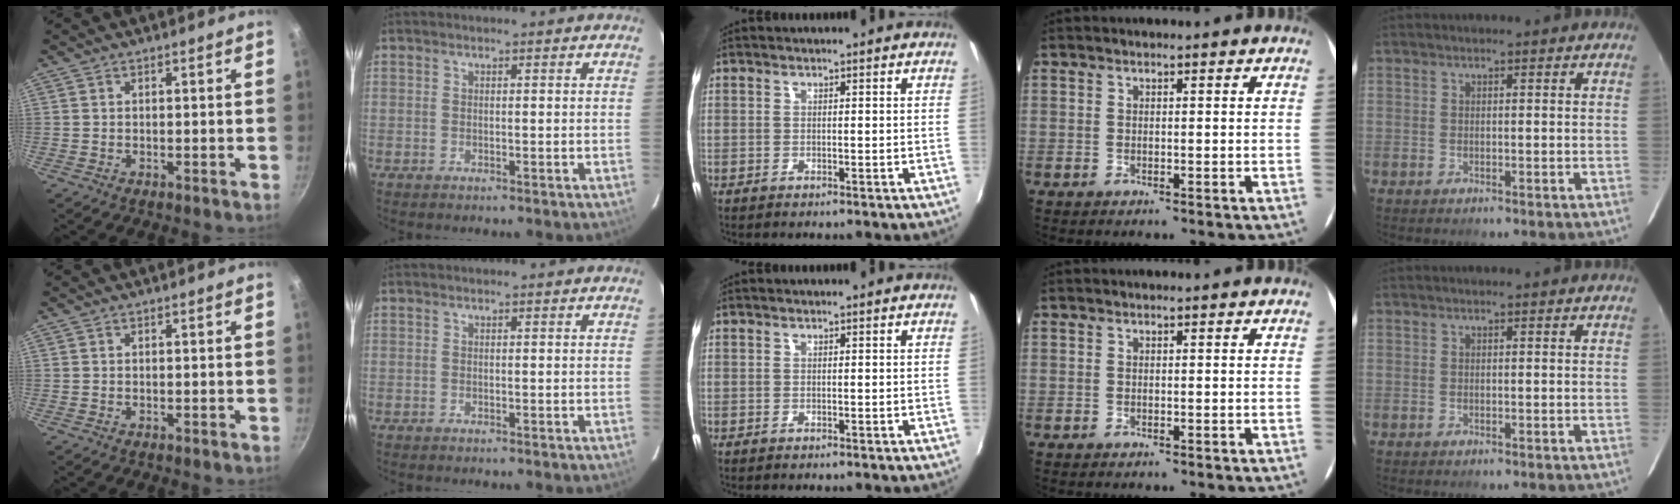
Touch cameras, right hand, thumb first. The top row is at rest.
{}